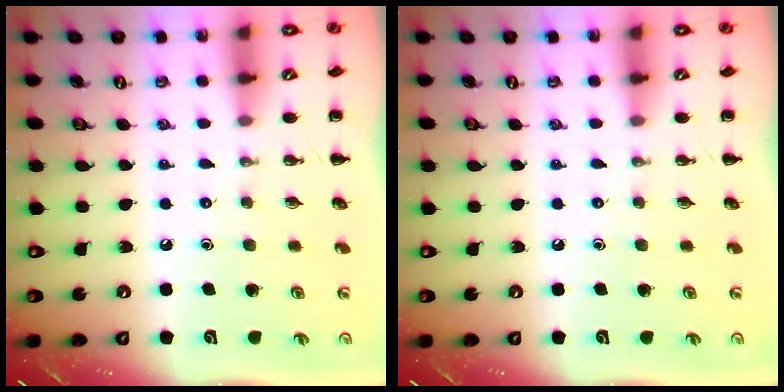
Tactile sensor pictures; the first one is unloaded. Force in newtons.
{"total": 0.0}